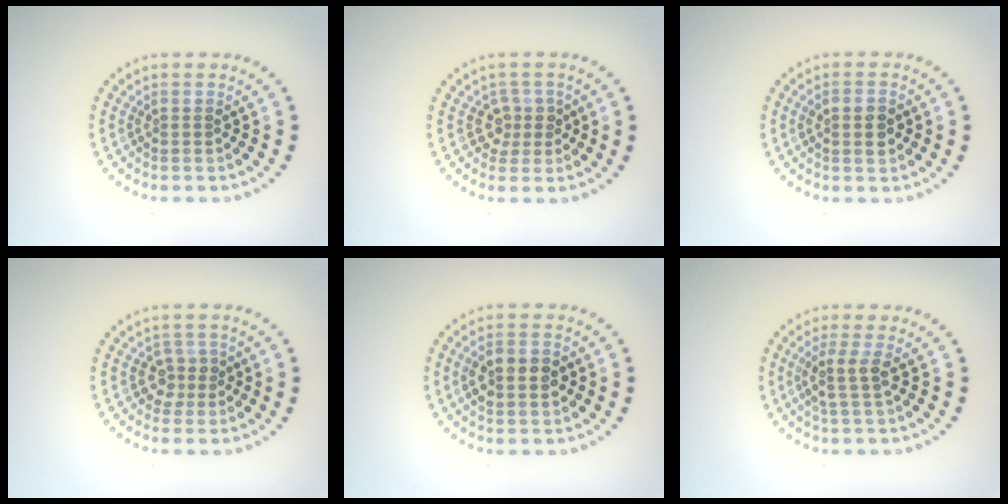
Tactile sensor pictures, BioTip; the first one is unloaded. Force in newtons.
{"total": 2.1, "press": 1.6, "slide": 1.3}
{"total": 2.0, "press": 2.0, "slide": 0.2}
{"total": 1.9, "press": 1.5, "slide": 1.1}
{"total": 3.6, "press": 3.6, "slide": 0.1}
{"total": 2.1, "press": 1.7, "slide": 1.3}